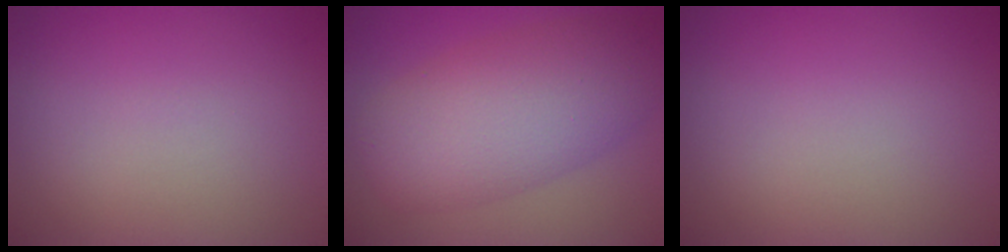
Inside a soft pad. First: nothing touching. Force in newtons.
{"total": 8.4, "press": 8.4, "slide": 0.0}
{"total": 0.0}